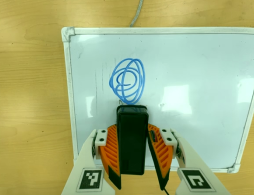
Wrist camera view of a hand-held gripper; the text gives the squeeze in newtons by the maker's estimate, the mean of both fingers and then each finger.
{"total": 6.6, "left": 4.8, "right": 8.3}